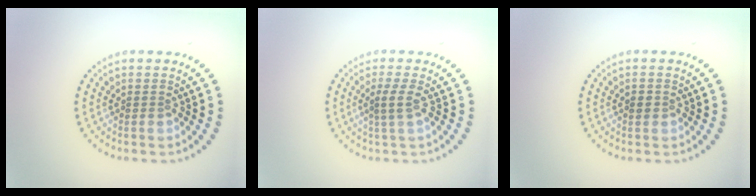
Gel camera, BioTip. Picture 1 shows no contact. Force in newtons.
{"total": 1.8, "press": 1.4, "slide": 1.1}
{"total": 0.9, "press": 0.8, "slide": 0.3}